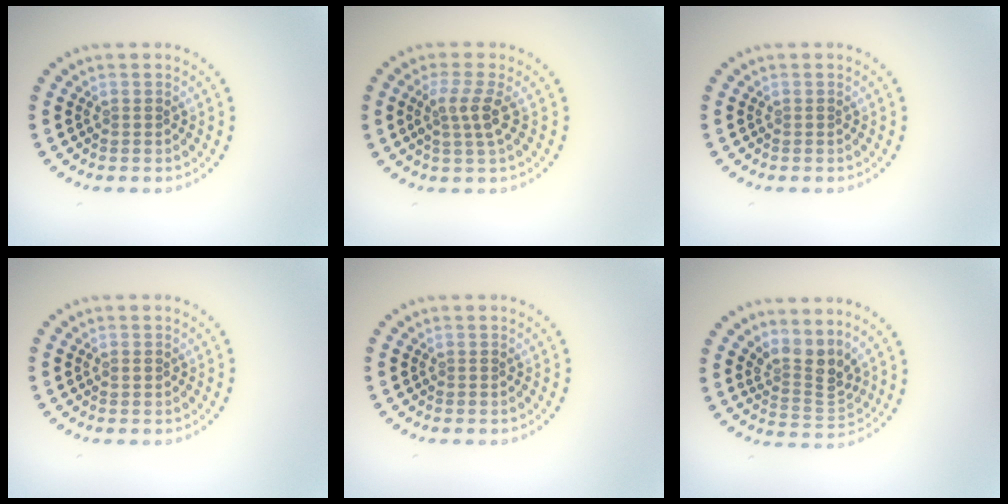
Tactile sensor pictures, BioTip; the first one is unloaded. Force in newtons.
{"total": 2.5, "press": 2.0, "slide": 1.6}
{"total": 0.0}
{"total": 0.6, "press": 0.6, "slide": 0.1}
{"total": 0.0}
{"total": 3.1, "press": 2.2, "slide": 2.2}